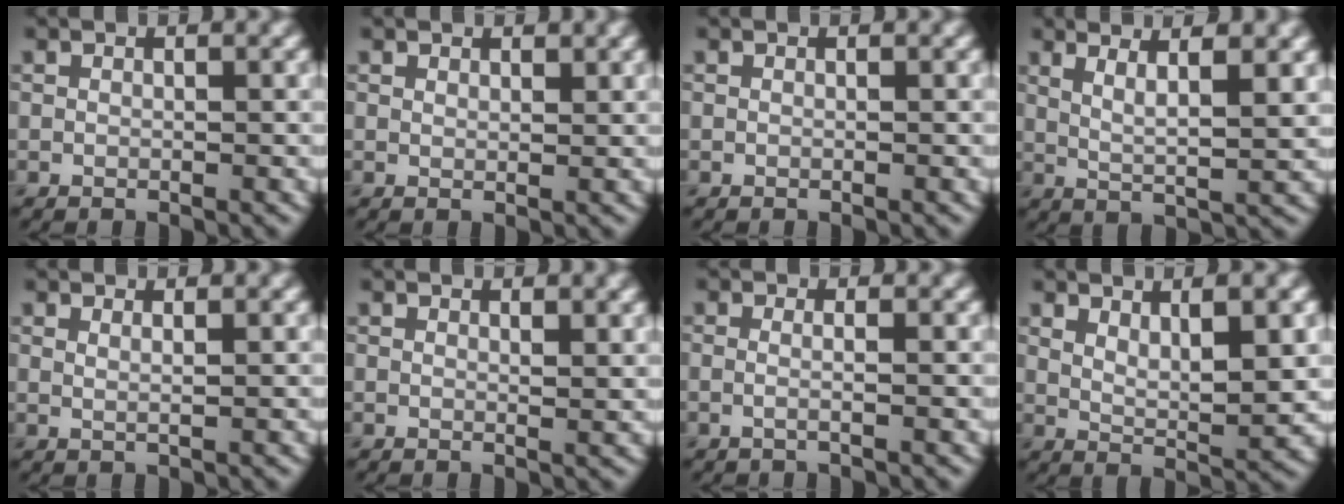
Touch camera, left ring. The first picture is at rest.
{"total": 0.9, "force": [0.8, 0.4, 0.3], "torque": [-0.005, -0.001, 0.015]}
{"total": 0.0}
{"total": 4.4, "force": [2.2, 0.9, 3.7], "torque": [-0.061, -0.003, 0.038]}
{"total": 1.0, "force": [0.6, 0.4, 0.8], "torque": [-0.006, -0.002, 0.005]}
{"total": 0.9, "force": [0.7, 0.2, 0.6], "torque": [-0.007, -0.003, 0.011]}
{"total": 1.8, "force": [0.1, 0.8, 1.5], "torque": [-0.010, -0.010, -0.021]}
{"total": 4.8, "force": [2.0, 1.3, 4.2], "torque": [-0.067, -0.010, 0.035]}